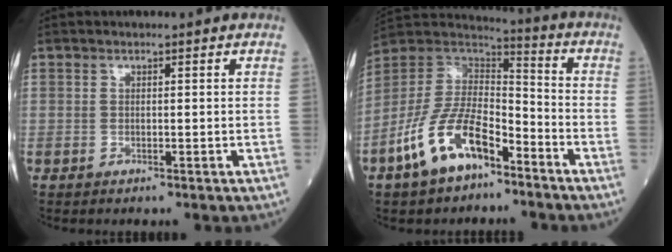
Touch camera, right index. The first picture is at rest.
{"total": 14.9, "force": [-8.2, 6.8, 10.4], "torque": [-0.227, 0.007, -0.155]}